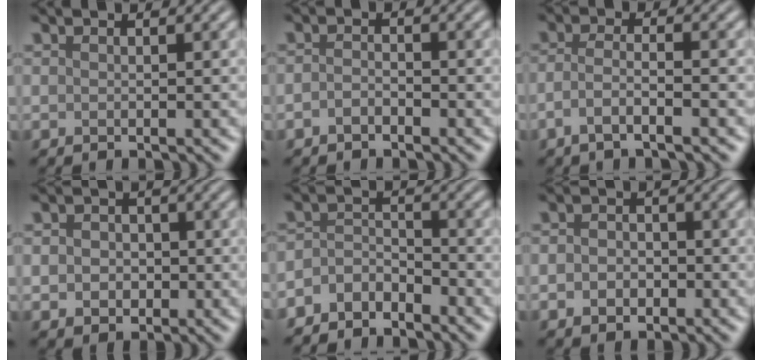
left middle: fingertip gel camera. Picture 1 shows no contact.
{"total": 1.1, "force": [-0.8, 0.5, 0.6], "torque": [-0.013, 0.002, -0.018]}
{"total": 2.8, "force": [-1.5, 0.6, 2.3], "torque": [-0.039, 0.003, -0.042]}
{"total": 3.5, "force": [-0.1, 2.9, 1.9], "torque": [-0.019, 0.003, -0.018]}
{"total": 2.9, "force": [-2.4, 1.4, 0.8], "torque": [-0.016, 0.006, -0.055]}
{"total": 2.5, "force": [-0.6, 1.9, 1.4], "torque": [-0.021, -0.002, -0.018]}